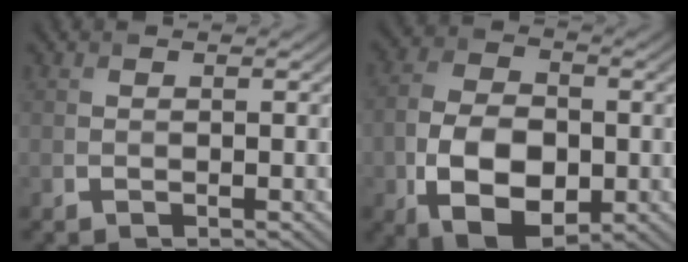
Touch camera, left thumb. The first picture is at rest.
{"total": 10.7, "force": [-3.0, 6.7, 7.7], "torque": [-0.172, -0.012, -0.063]}